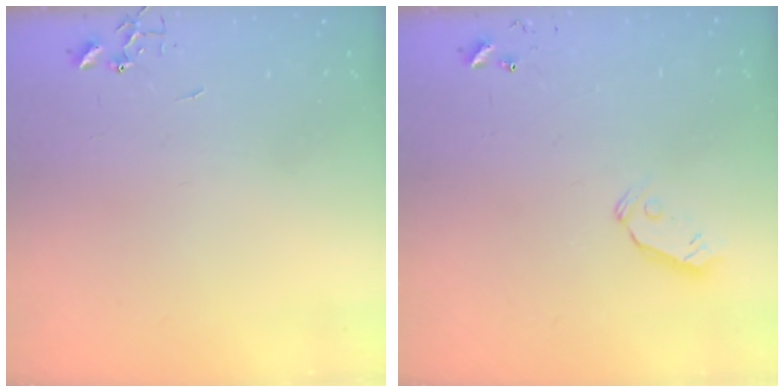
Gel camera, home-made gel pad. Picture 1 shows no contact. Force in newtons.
{"total": 5.8, "press": 5.7, "slide": 0.9}